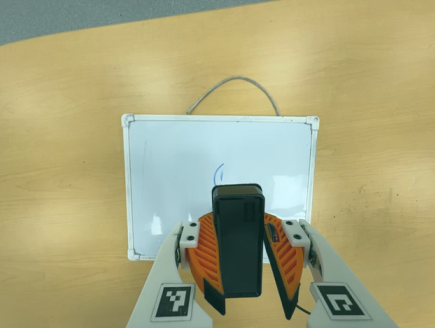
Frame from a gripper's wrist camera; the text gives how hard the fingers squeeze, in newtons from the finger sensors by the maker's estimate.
{"total": 9.6, "left": 9.6, "right": 9.6}